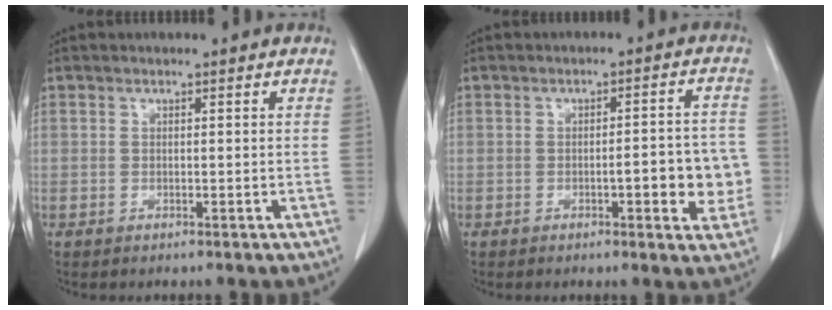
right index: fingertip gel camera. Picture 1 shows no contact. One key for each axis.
{"total": 7.1, "fx": -1.7, "fy": 1.8, "fz": 6.7, "tx": -0.079, "ty": 0.013, "tz": -0.019}